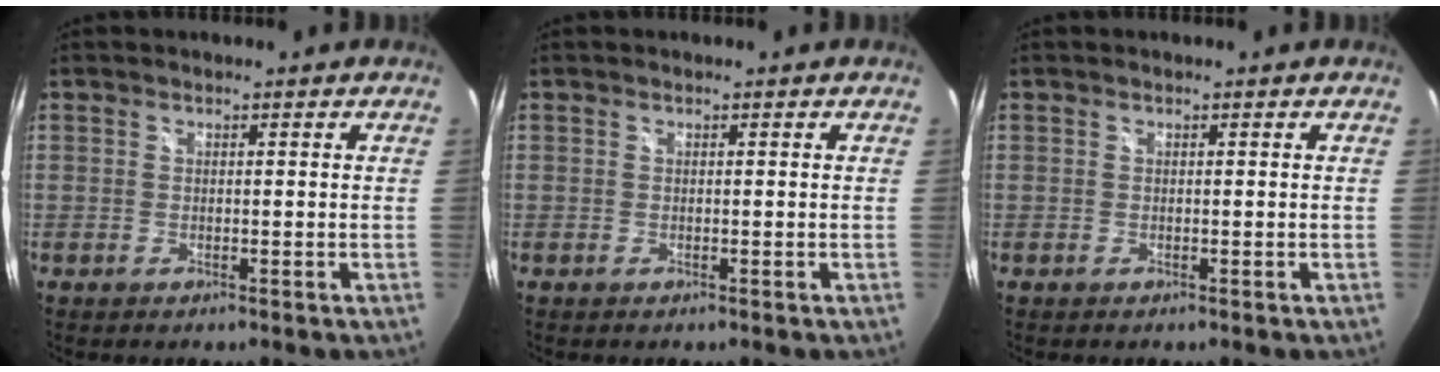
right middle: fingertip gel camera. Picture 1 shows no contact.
{"total": 0.0}
{"total": 0.0}